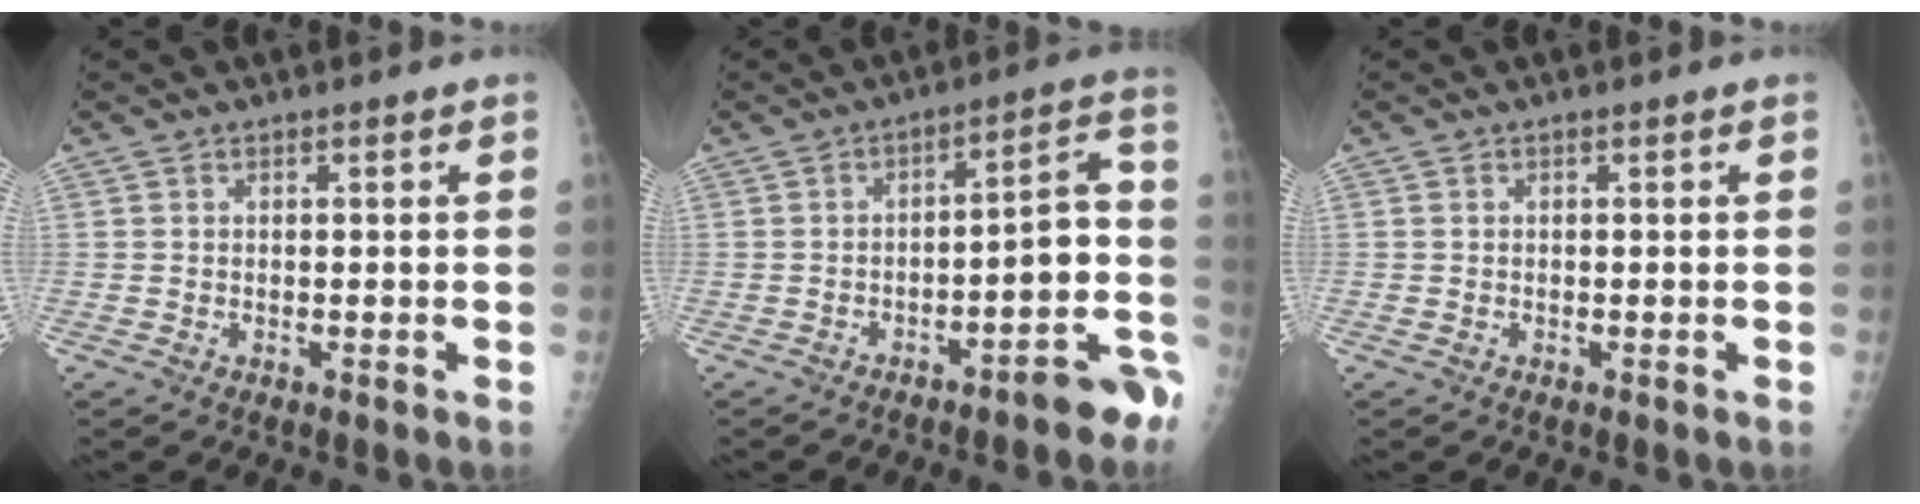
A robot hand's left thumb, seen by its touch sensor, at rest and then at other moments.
{"total": 11.1, "force": [-6.0, 2.9, 8.8], "torque": [-0.079, 0.077, -0.085]}
{"total": 0.0}